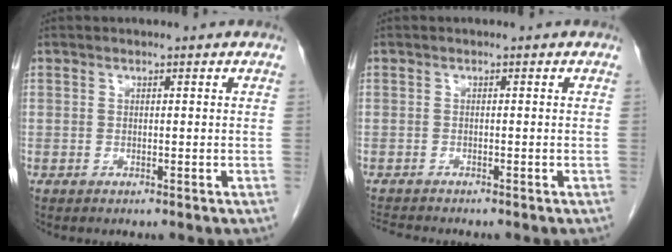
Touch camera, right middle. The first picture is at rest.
{"total": 2.2, "force": [-2.2, -0.2, 0.3], "torque": [-0.008, -0.011, -0.040]}